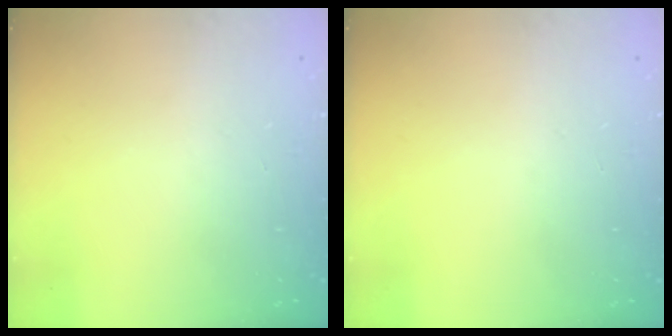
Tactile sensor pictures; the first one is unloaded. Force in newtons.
{"total": 0.0}